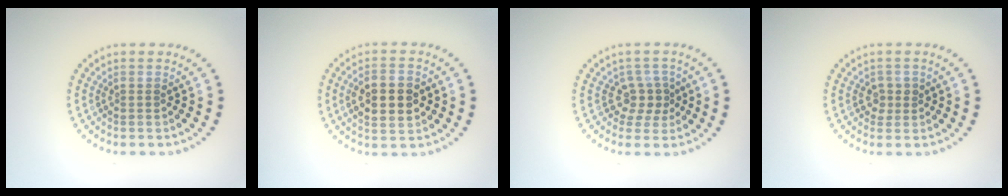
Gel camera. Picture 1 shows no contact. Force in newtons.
{"total": 4.8, "press": 4.7, "slide": 0.3}
{"total": 2.4, "press": 1.8, "slide": 1.6}
{"total": 1.3, "press": 1.2, "slide": 0.4}